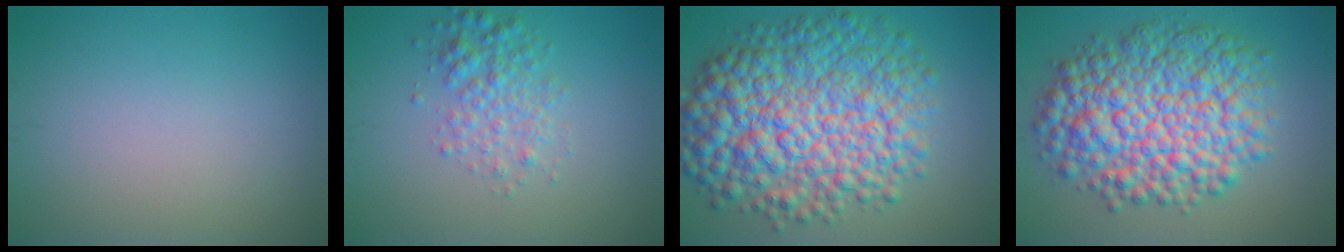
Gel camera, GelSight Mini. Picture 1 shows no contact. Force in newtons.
{"total": 3.0, "press": 3.0, "slide": 0.1}
{"total": 12.5, "press": 12.5, "slide": 0.1}
{"total": 11.4, "press": 11.4, "slide": 0.2}